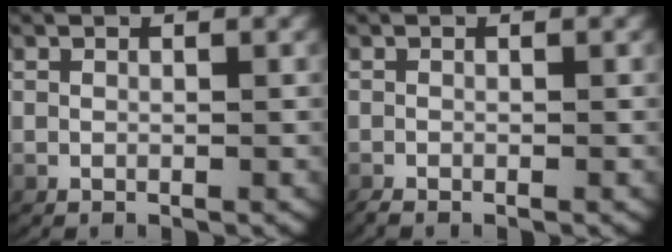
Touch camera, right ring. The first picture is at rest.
{"total": 0.7, "force": [-0.7, 0.1, 0.1], "torque": [-0.007, -0.009, -0.009]}